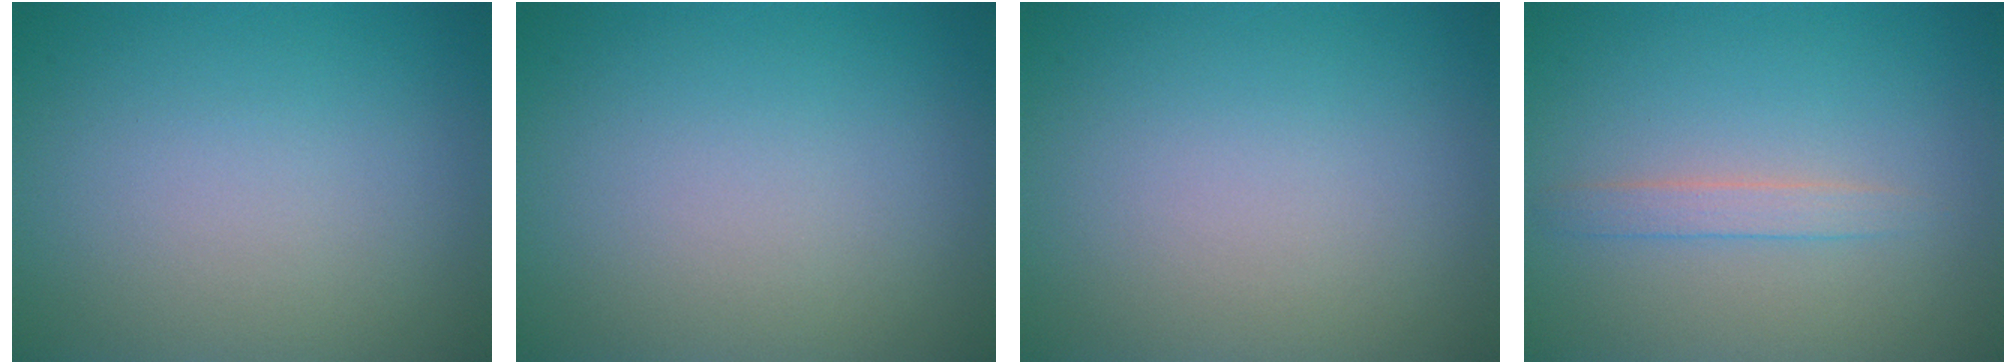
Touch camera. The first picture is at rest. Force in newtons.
{"total": 0.0}
{"total": 0.0}
{"total": 1.5, "press": 1.5, "slide": 0.1}